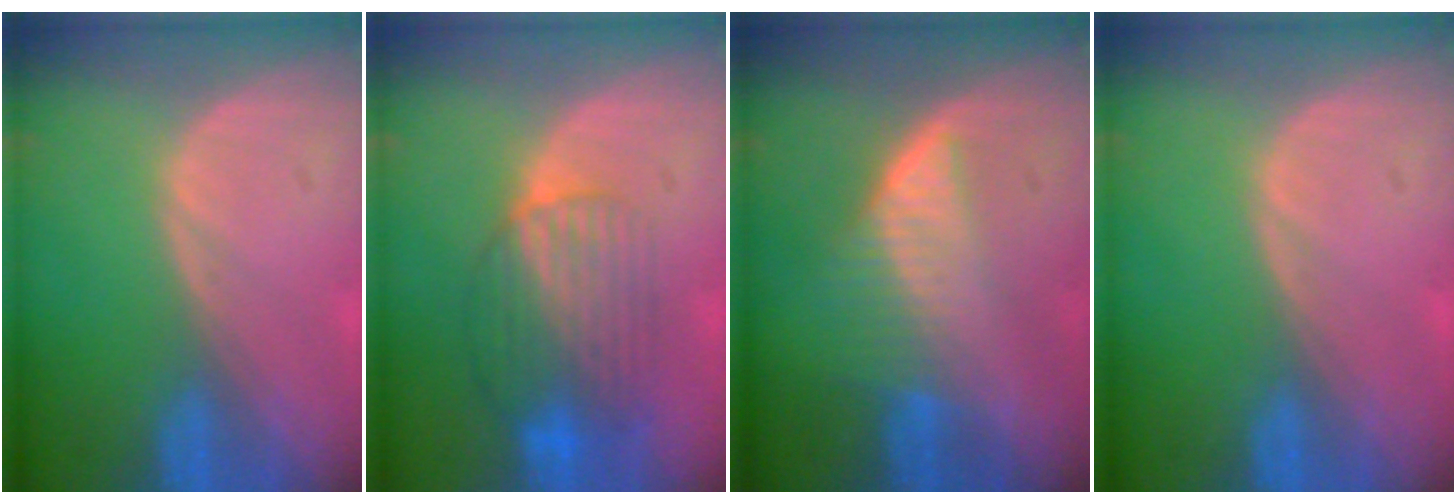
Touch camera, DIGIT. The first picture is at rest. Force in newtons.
{"total": 8.1, "press": 7.4, "slide": 3.2}
{"total": 6.7, "press": 5.9, "slide": 3.2}
{"total": 0.0}